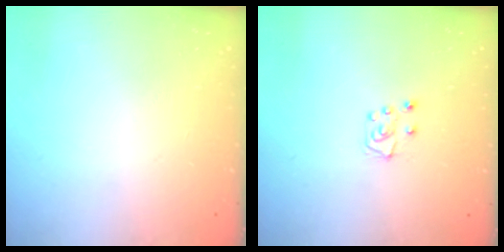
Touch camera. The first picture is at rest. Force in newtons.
{"total": 6.4, "press": 6.3, "slide": 0.5}